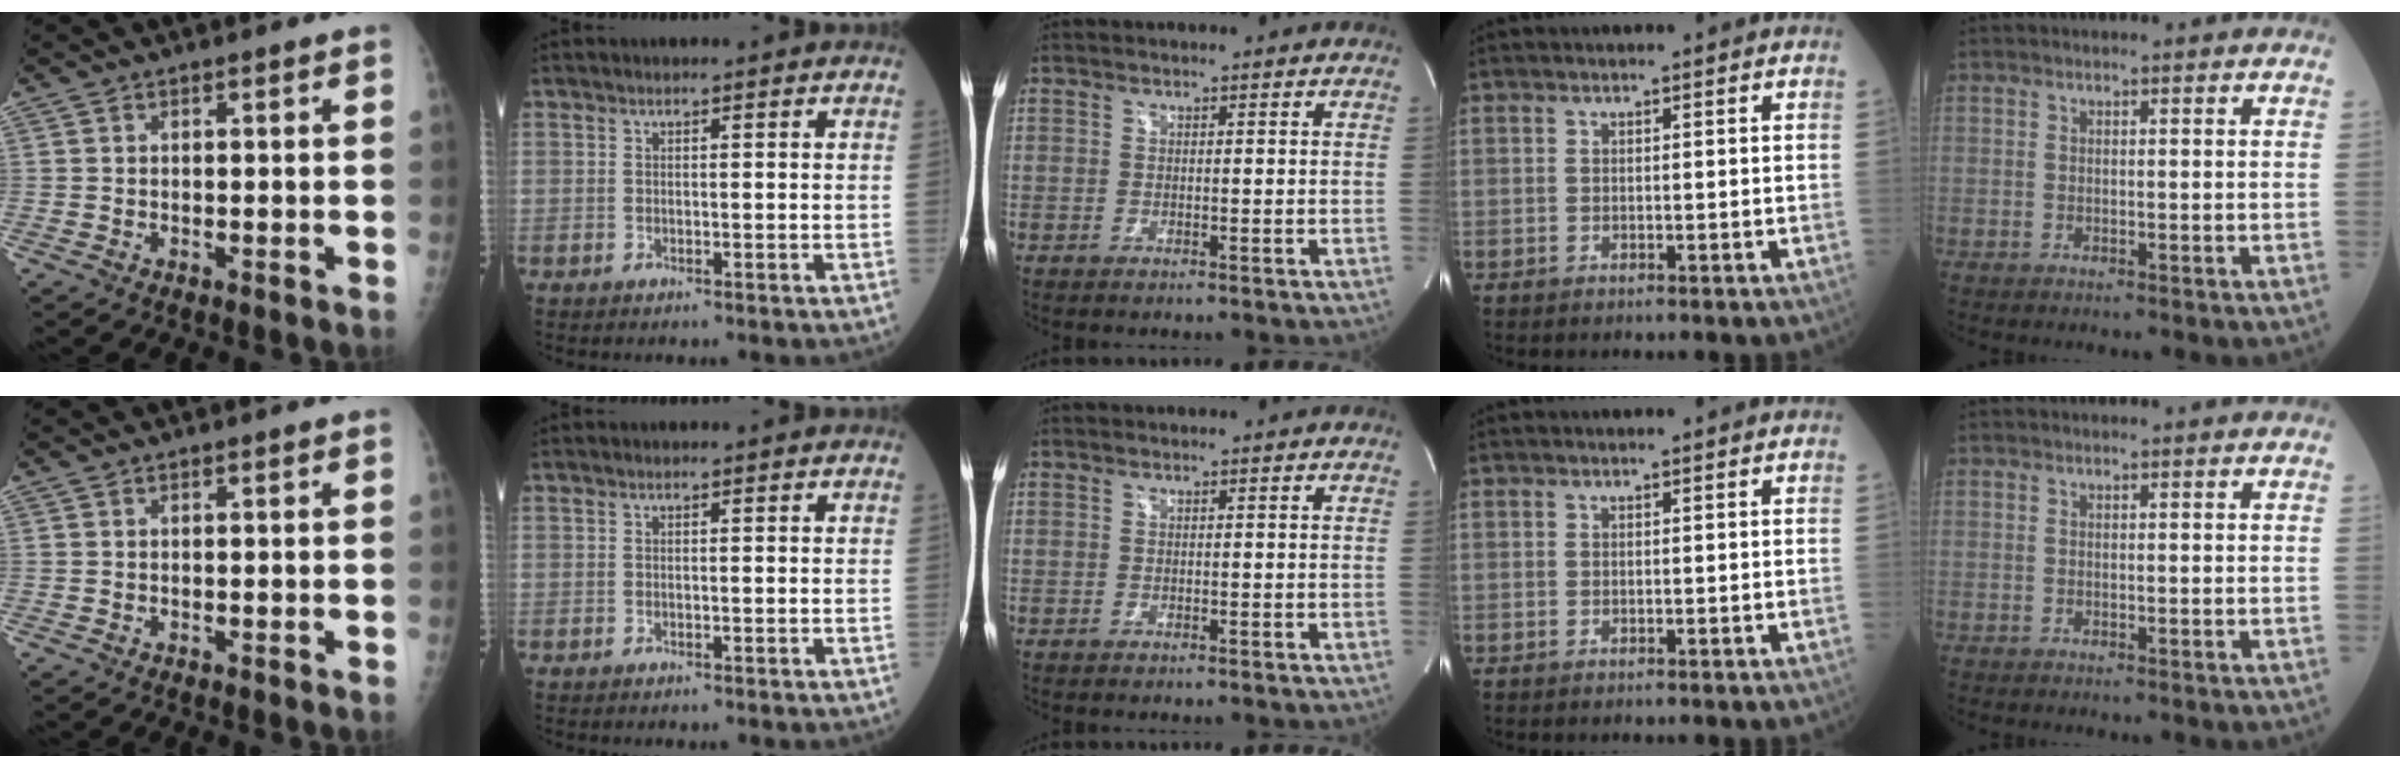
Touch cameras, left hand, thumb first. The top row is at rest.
{}